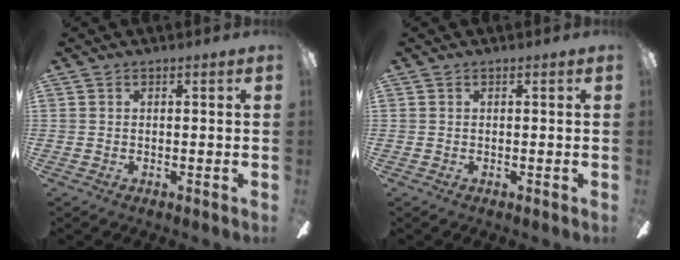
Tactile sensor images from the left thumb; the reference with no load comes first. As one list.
[{"total": 0.0}]